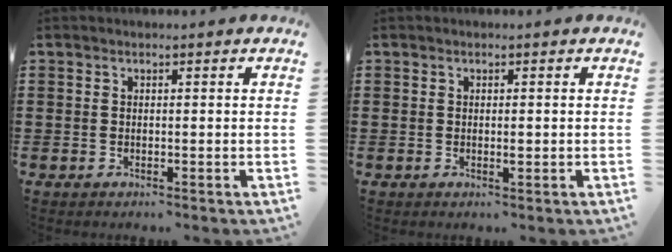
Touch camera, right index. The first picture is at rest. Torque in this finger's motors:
{"motor_torque": [-0.04, 0.13, 0.07, 0.01]}